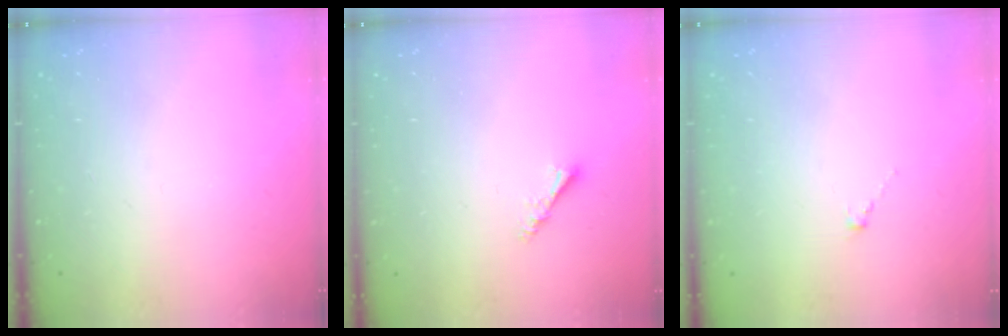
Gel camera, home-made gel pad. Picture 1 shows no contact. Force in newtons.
{"total": 3.0, "press": 2.9, "slide": 0.6}
{"total": 0.8, "press": 0.7, "slide": 0.5}